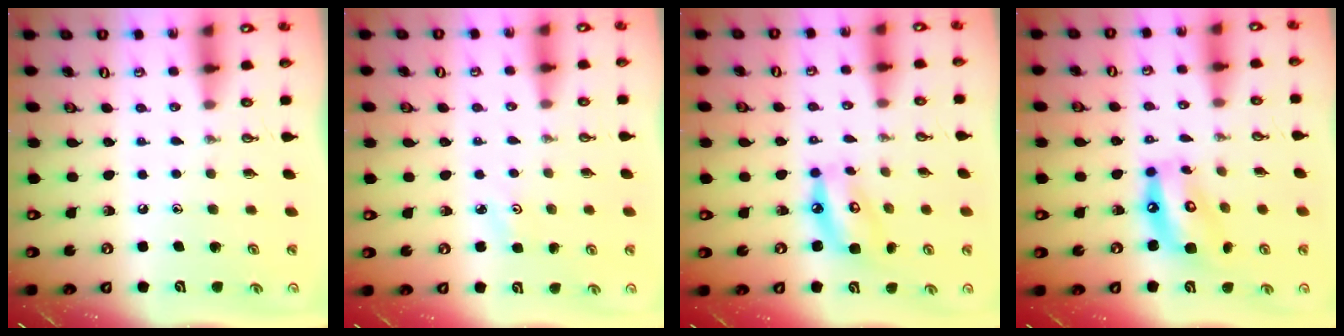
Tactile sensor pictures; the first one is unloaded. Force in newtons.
{"total": 2.2, "press": 2.1, "slide": 0.3}
{"total": 8.6, "press": 8.6, "slide": 0.9}
{"total": 12.2, "press": 12.1, "slide": 1.3}